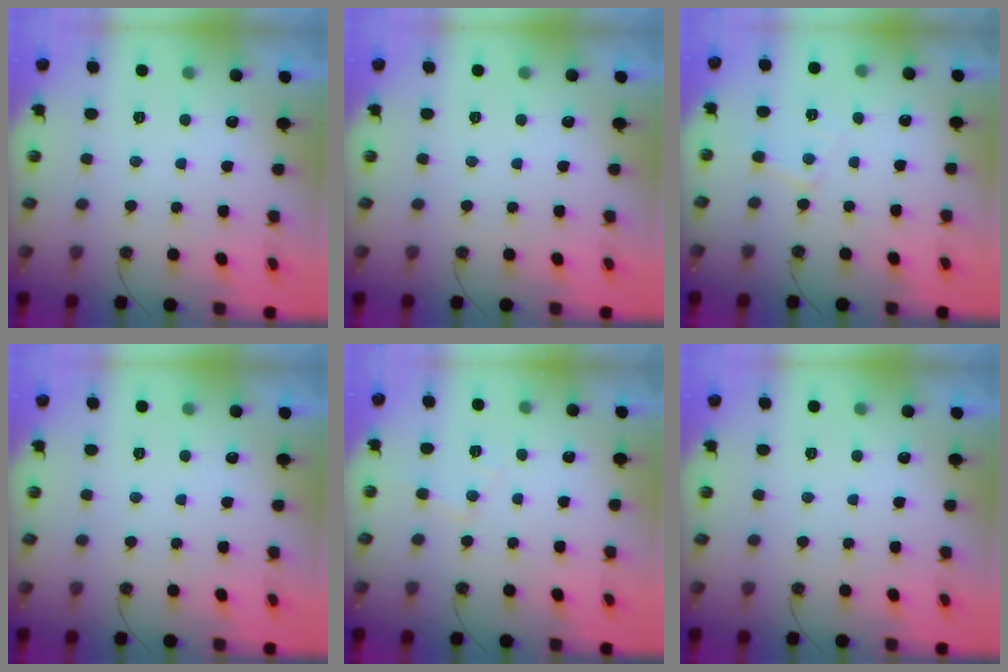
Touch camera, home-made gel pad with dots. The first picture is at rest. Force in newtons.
{"total": 0.0}
{"total": 6.3, "press": 6.2, "slide": 0.8}
{"total": 0.0}
{"total": 5.2, "press": 5.2, "slide": 0.8}
{"total": 0.0}